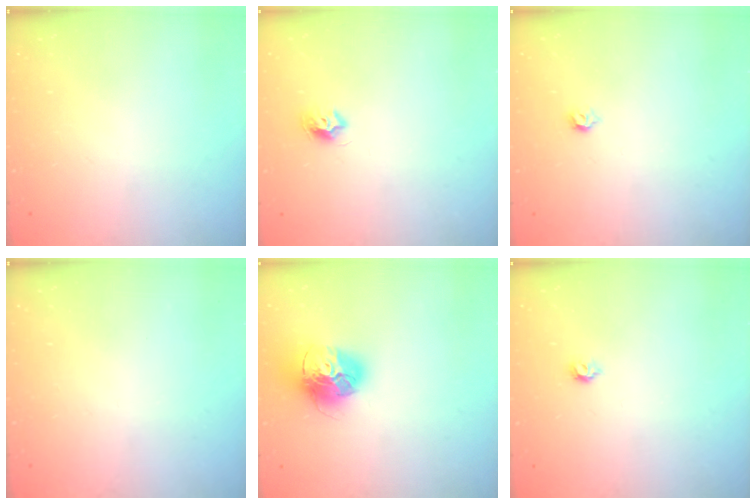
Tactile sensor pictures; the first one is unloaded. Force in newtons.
{"total": 7.1, "press": 7.1, "slide": 0.5}
{"total": 3.1, "press": 3.0, "slide": 0.8}
{"total": 0.0}
{"total": 16.2, "press": 16.1, "slide": 1.6}
{"total": 4.1, "press": 4.0, "slide": 0.8}